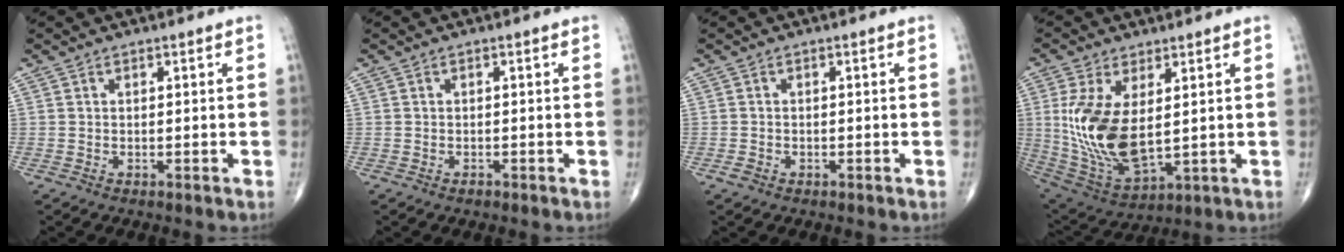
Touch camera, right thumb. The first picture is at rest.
{"total": 0.7, "force": [-0.5, 0.4, 0.3], "torque": [-0.003, 0.001, -0.008]}
{"total": 1.1, "force": [-0.6, 0.8, 0.5], "torque": [-0.011, 0.005, -0.011]}
{"total": 15.9, "force": [1.9, 7.8, 13.7], "torque": [-0.280, -0.019, 0.060]}